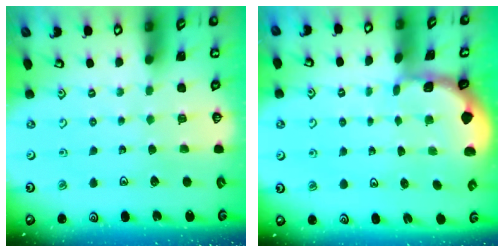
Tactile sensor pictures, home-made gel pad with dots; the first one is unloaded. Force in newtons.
{"total": 1.1, "press": 1.1, "slide": 0.1}